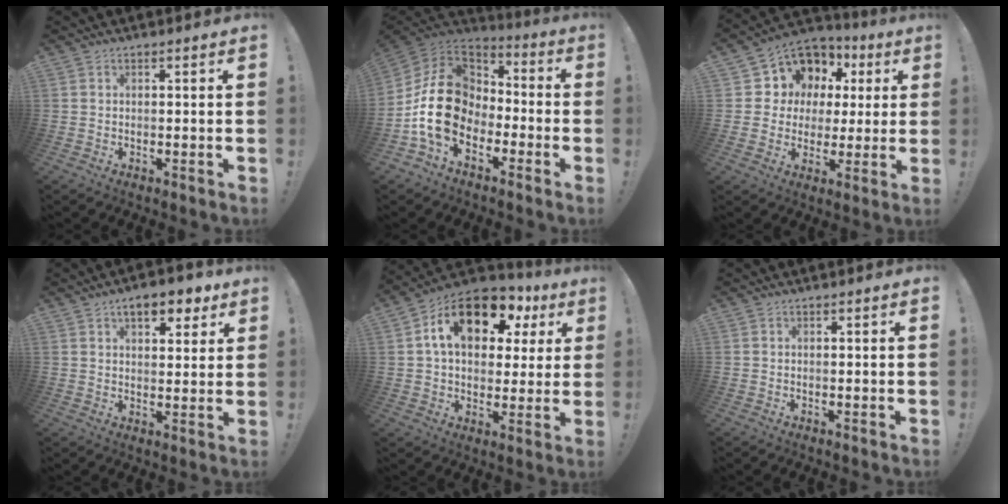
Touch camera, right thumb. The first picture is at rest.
{"total": 19.5, "force": [-4.3, 14.0, 12.9], "torque": [-0.239, 0.034, -0.064]}
{"total": 9.7, "force": [3.8, 8.7, 2.2], "torque": [-0.034, -0.033, 0.083]}
{"total": 8.4, "force": [4.9, 3.9, 5.6], "torque": [-0.069, -0.017, 0.083]}
{"total": 17.8, "force": [7.7, 10.5, 12.1], "torque": [-0.207, -0.023, 0.136]}
{"total": 0.0}